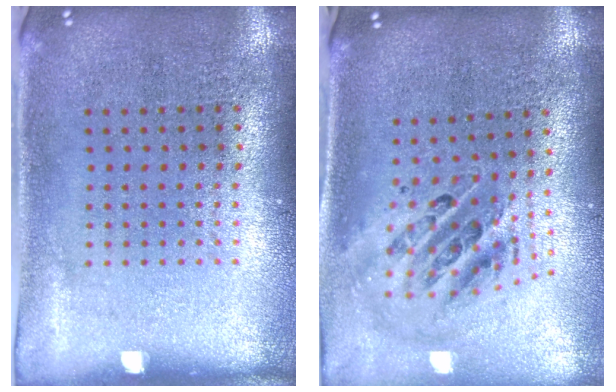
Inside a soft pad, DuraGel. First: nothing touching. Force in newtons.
{"total": 1.4, "press": 1.3, "slide": 0.7}